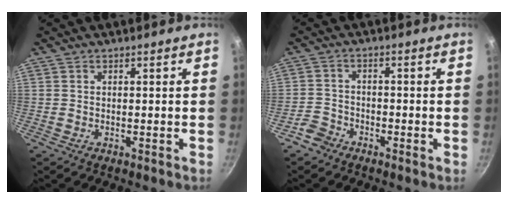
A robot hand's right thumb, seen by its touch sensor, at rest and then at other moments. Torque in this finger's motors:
{"motor_torque": [0.48, -0.21, 0.34, -0.06, -0.02]}